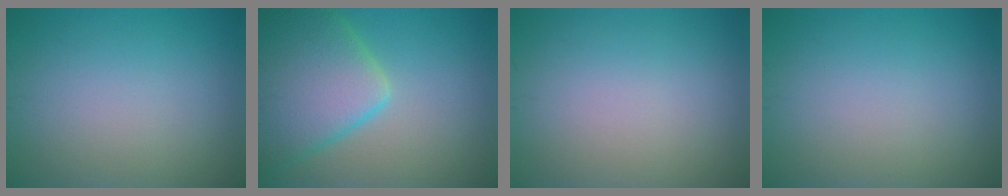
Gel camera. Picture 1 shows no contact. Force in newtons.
{"total": 9.2, "press": 9.2, "slide": 0.5}
{"total": 0.0}
{"total": 0.0}